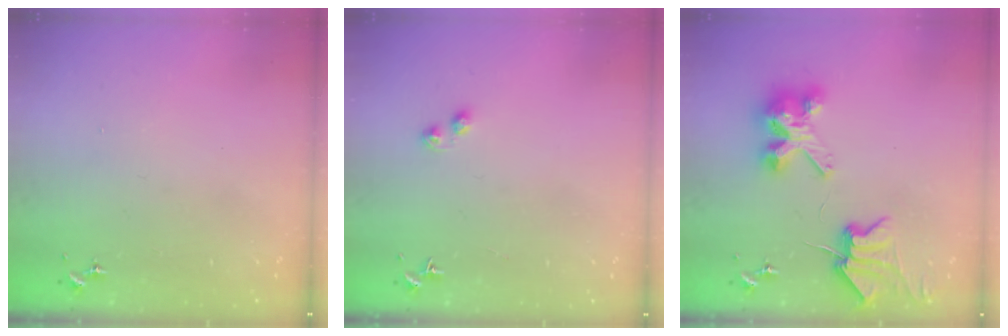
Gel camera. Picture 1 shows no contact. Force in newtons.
{"total": 2.8, "press": 2.8, "slide": 0.4}
{"total": 9.7, "press": 9.6, "slide": 1.4}